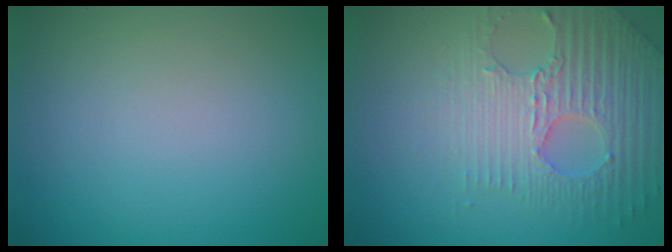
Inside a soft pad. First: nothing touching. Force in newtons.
{"total": 5.2, "press": 4.5, "slide": 2.5}